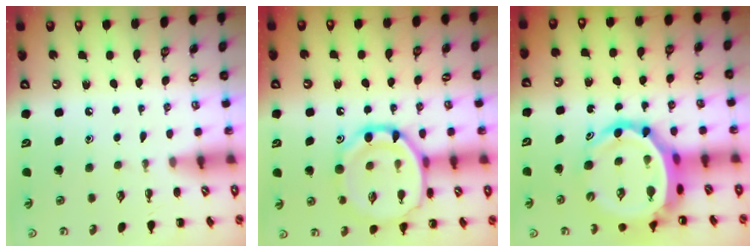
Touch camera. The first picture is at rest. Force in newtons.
{"total": 17.0, "press": 16.9, "slide": 1.7}
{"total": 11.1, "press": 10.7, "slide": 3.0}